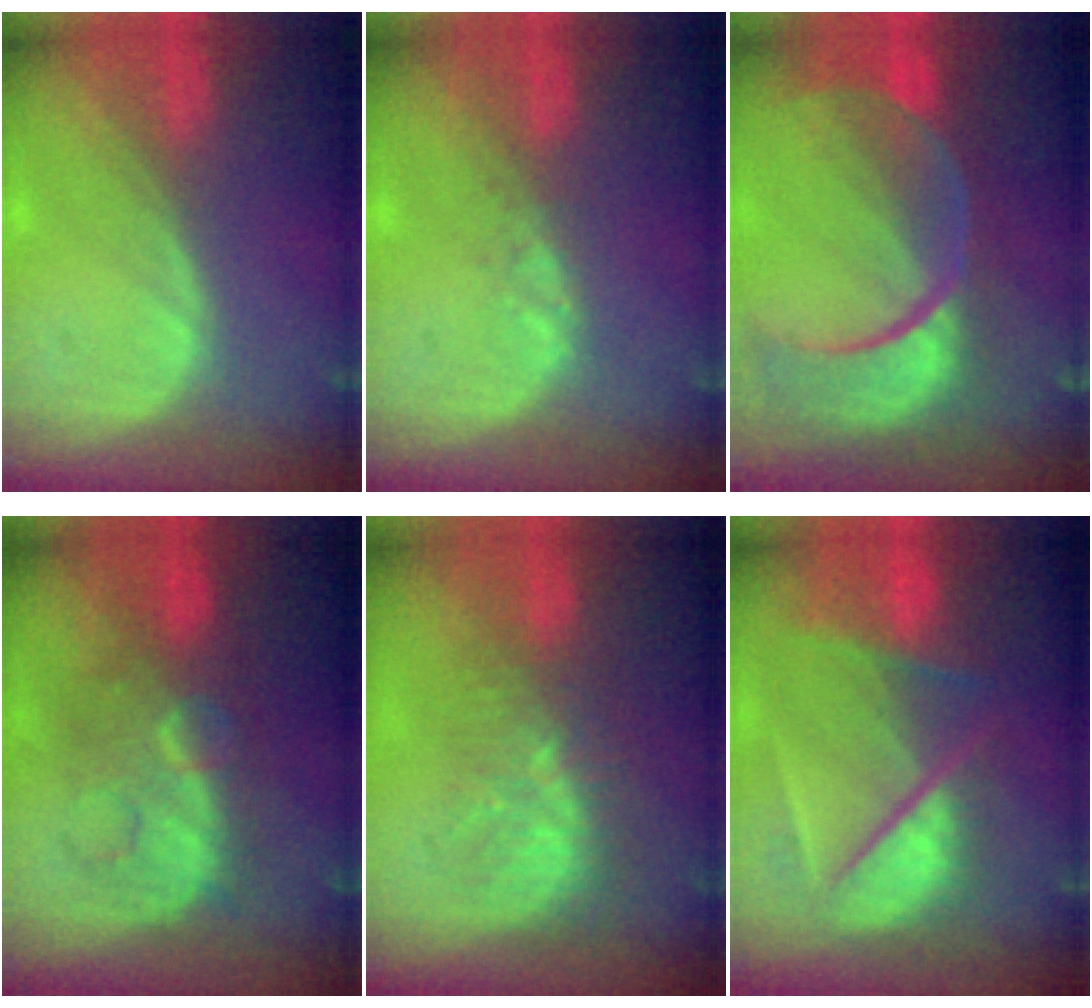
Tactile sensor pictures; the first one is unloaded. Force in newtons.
{"total": 1.0, "press": 1.0, "slide": 0.2}
{"total": 12.8, "press": 10.4, "slide": 7.5}
{"total": 8.0, "press": 8.0, "slide": 0.7}
{"total": 8.0, "press": 7.0, "slide": 3.8}
{"total": 9.3, "press": 8.2, "slide": 4.4}